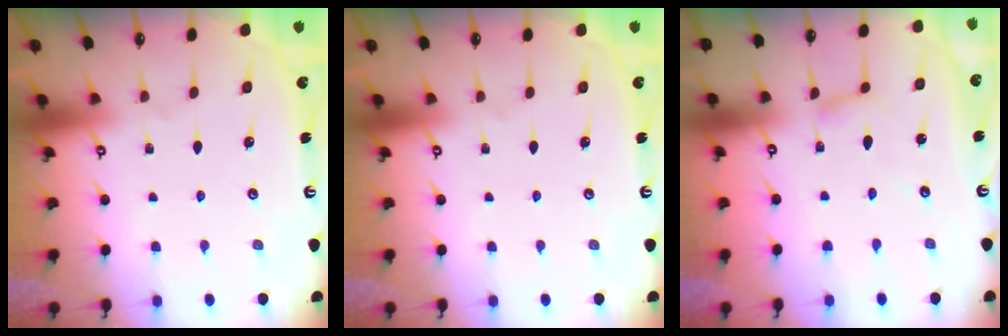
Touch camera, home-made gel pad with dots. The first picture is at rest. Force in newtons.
{"total": 0.0}
{"total": 2.8, "press": 2.8, "slide": 0.2}